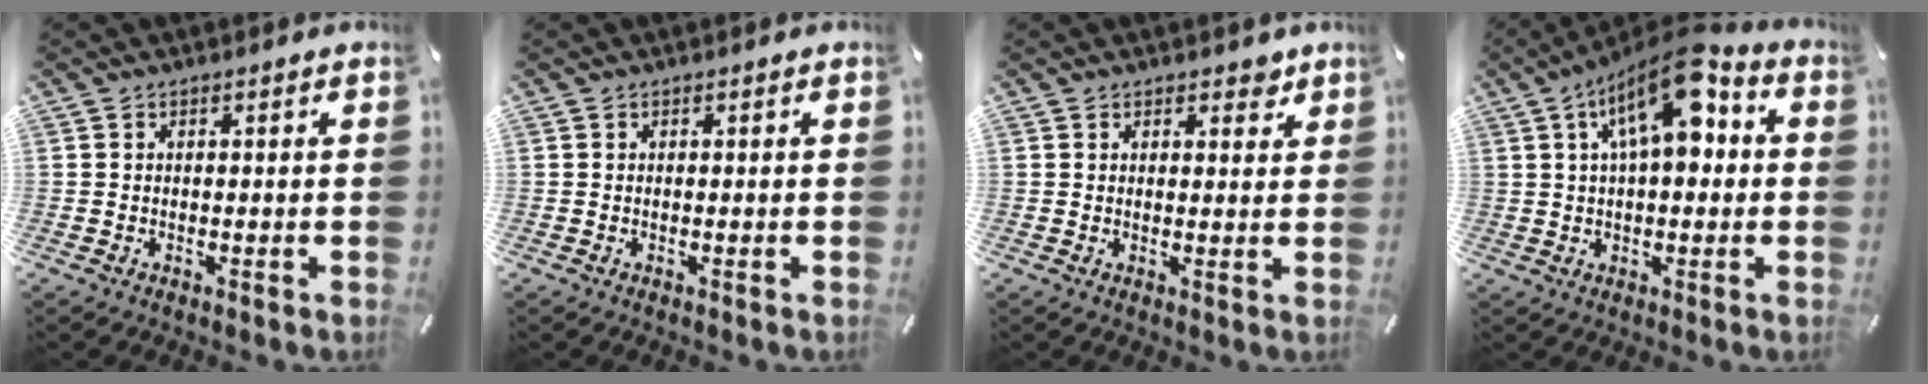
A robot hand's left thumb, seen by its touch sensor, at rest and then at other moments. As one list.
[{"total": 0.0}, {"total": 1.5, "force": [0.9, 1.0, 0.6], "torque": [0.003, -0.004, 0.013]}, {"total": 14.1, "force": [5.5, 6.4, 11.3], "torque": [-0.182, -0.019, 0.091]}]